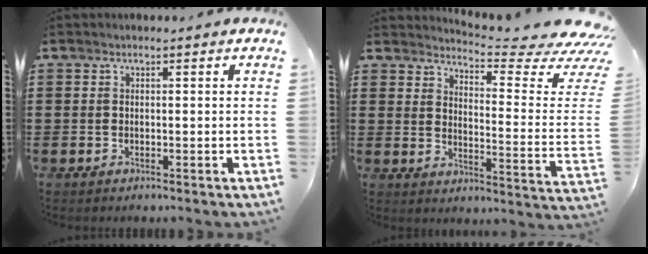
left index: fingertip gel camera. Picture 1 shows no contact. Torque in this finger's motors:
{"motor_torque": [2.14, 0.00, 0.39, 0.05]}